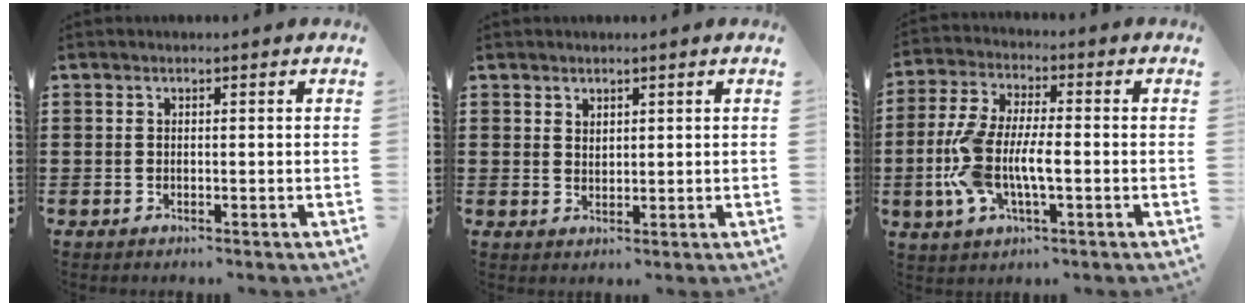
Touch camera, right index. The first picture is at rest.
{"total": 1.6, "force": [1.5, 0.7, 0.1], "torque": [-0.003, 0.001, 0.030]}
{"total": 9.1, "force": [-2.0, 3.8, 8.1], "torque": [-0.200, -0.016, -0.046]}